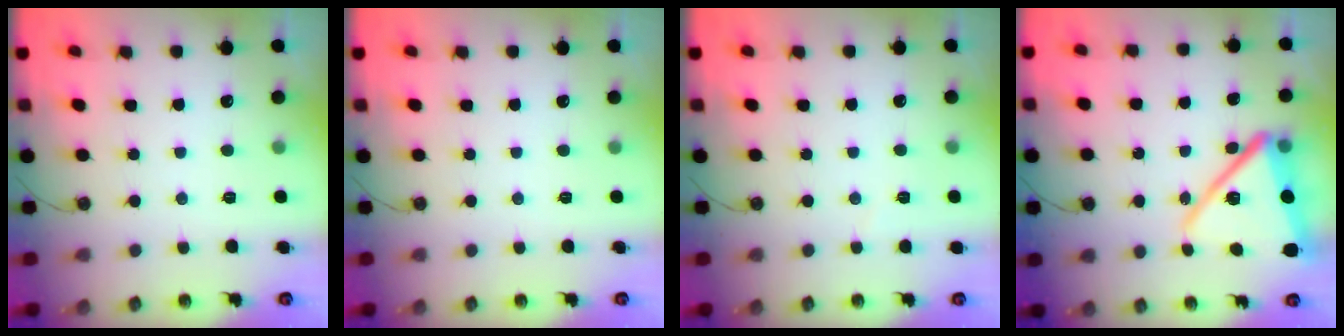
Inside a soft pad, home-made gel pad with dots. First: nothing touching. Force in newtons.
{"total": 0.0}
{"total": 2.7, "press": 2.4, "slide": 1.1}
{"total": 18.1, "press": 18.0, "slide": 1.5}